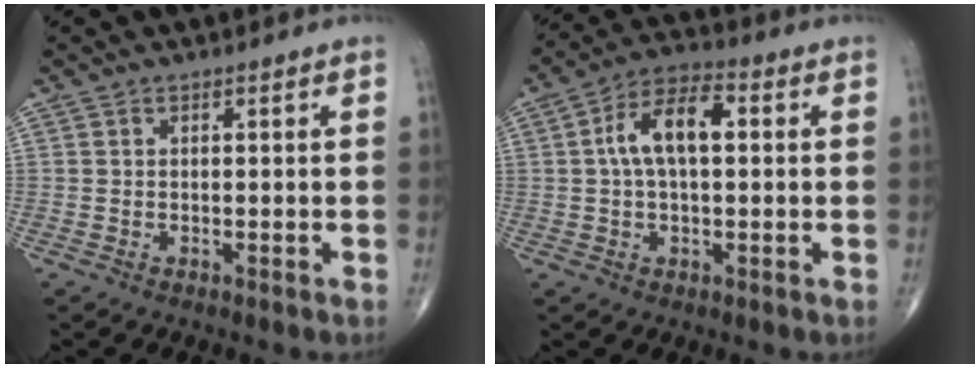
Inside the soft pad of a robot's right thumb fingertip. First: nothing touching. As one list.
[{"total": 9.9, "force": [1.4, 5.0, 8.5], "torque": [-0.156, 0.027, 0.016]}]